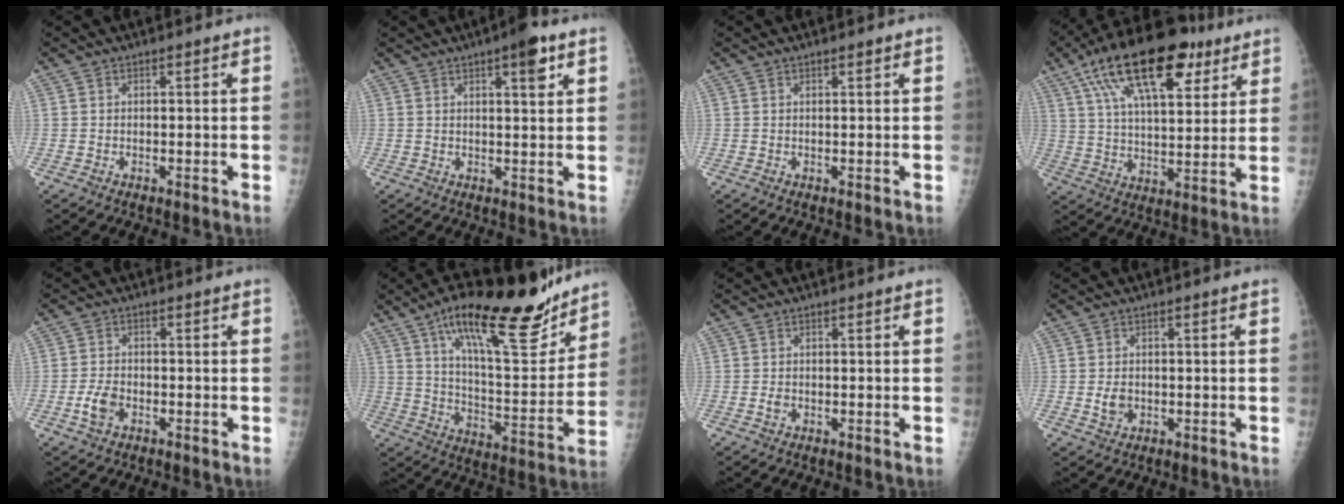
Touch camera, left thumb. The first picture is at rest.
{"total": 5.4, "force": [2.9, 1.4, 4.3], "torque": [-0.051, -0.010, 0.036]}
{"total": 0.7, "force": [0.5, 0.2, 0.4], "torque": [-0.007, -0.002, 0.007]}
{"total": 22.8, "force": [11.9, 10.0, 16.7], "torque": [-0.266, -0.009, 0.198]}
{"total": 4.1, "force": [-1.7, 2.6, 2.7], "torque": [-0.053, 0.010, -0.034]}
{"total": 25.8, "force": [17.2, 7.9, 17.6], "torque": [-0.230, -0.068, 0.275]}
{"total": 1.3, "force": [-0.4, 1.0, 0.8], "torque": [-0.011, 0.001, -0.007]}
{"total": 3.0, "force": [-0.5, 2.4, 1.9], "torque": [-0.026, 0.001, -0.005]}